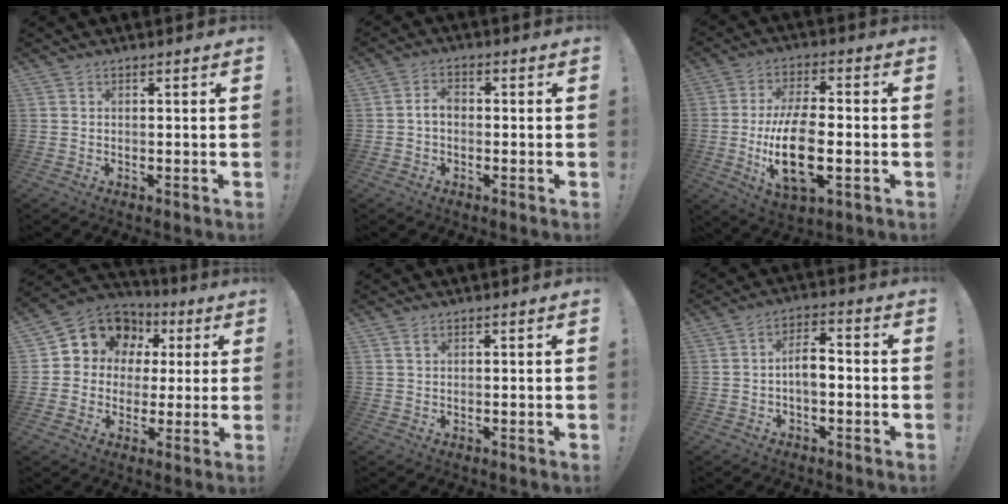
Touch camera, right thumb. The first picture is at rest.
{"total": 3.8, "force": [-0.6, 2.6, 2.8], "torque": [-0.042, 0.008, -0.012]}
{"total": 16.7, "force": [-3.0, 7.4, 14.6], "torque": [-0.275, -0.004, -0.051]}
{"total": 12.0, "force": [4.8, 10.0, 4.5], "torque": [-0.067, -0.025, 0.098]}
{"total": 1.4, "force": [0.6, 0.3, 1.2], "torque": [-0.021, 0.001, 0.009]}
{"total": 6.3, "force": [-1.4, 3.2, 5.3], "torque": [-0.094, 0.009, -0.025]}